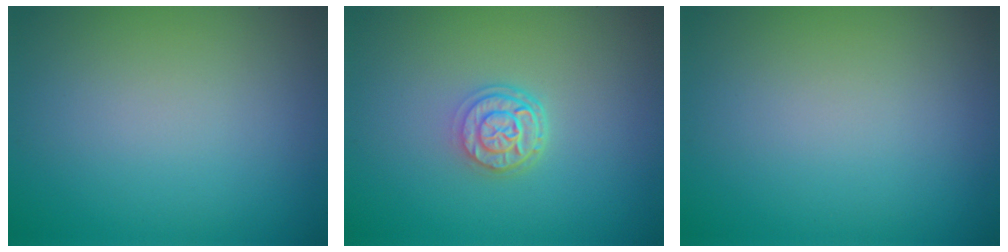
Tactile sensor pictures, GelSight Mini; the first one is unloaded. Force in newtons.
{"total": 2.8, "press": 2.1, "slide": 1.8}
{"total": 0.0}